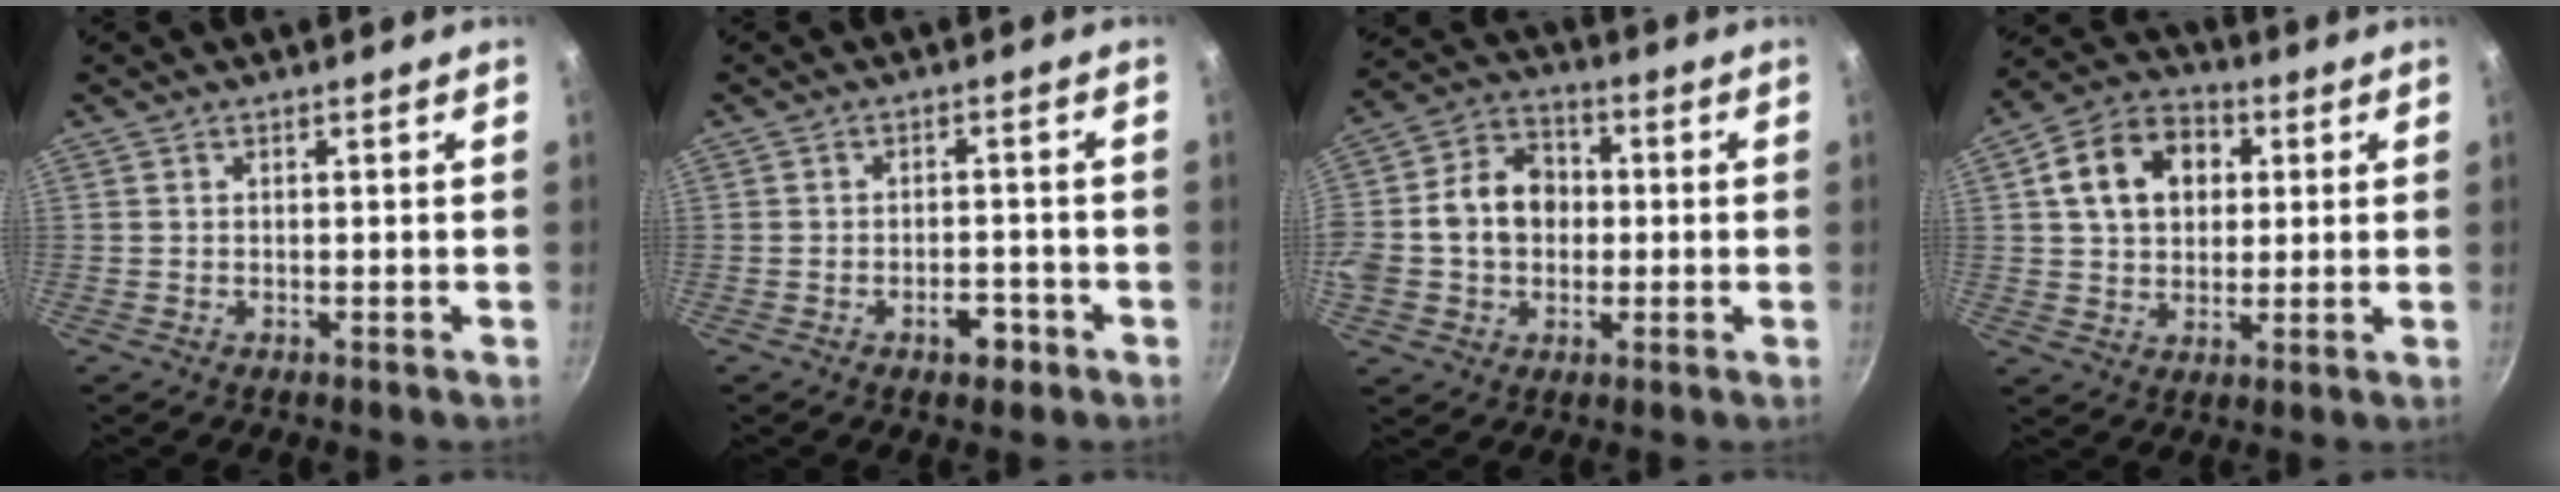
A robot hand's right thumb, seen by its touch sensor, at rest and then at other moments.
{"total": 4.1, "force": [-2.3, 2.2, 2.6], "torque": [-0.018, 0.016, -0.030]}
{"total": 14.2, "force": [0.0, 11.3, 8.6], "torque": [-0.128, 0.029, -0.015]}
{"total": 13.4, "force": [3.4, 10.1, 8.1], "torque": [-0.115, 0.018, 0.046]}